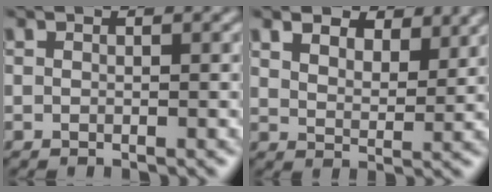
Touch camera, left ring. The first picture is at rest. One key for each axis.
{"total": 5.9, "fx": 4.5, "fy": 2.7, "fz": 2.7, "tx": -0.050, "ty": 0.008, "tz": 0.056}